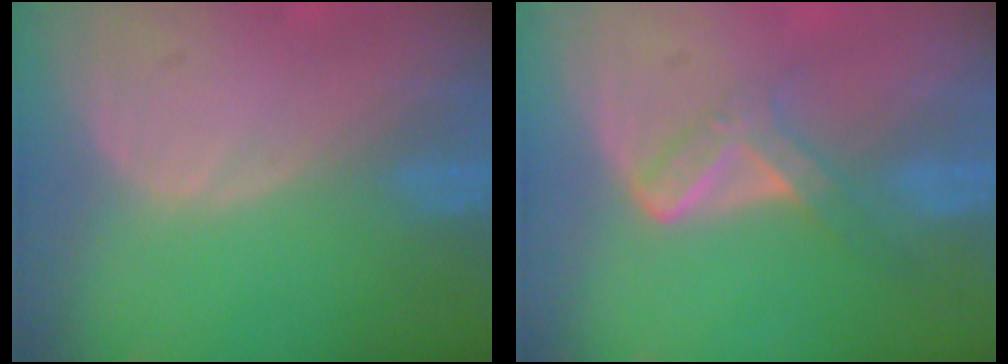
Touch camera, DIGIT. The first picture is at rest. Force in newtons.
{"total": 5.5, "press": 4.7, "slide": 2.8}